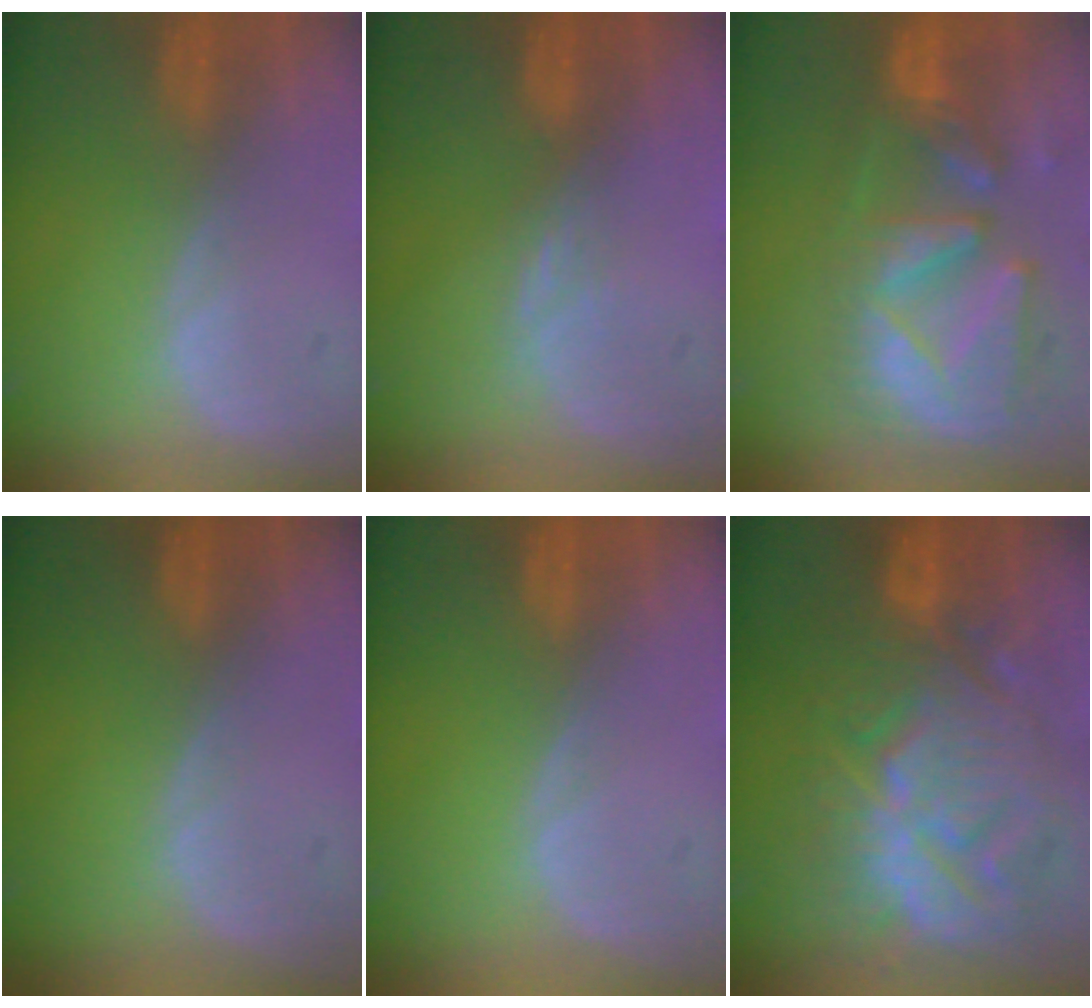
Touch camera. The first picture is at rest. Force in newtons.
{"total": 2.4, "press": 1.9, "slide": 1.4}
{"total": 11.8, "press": 11.0, "slide": 4.5}
{"total": 0.0}
{"total": 0.0}
{"total": 13.5, "press": 13.4, "slide": 1.3}